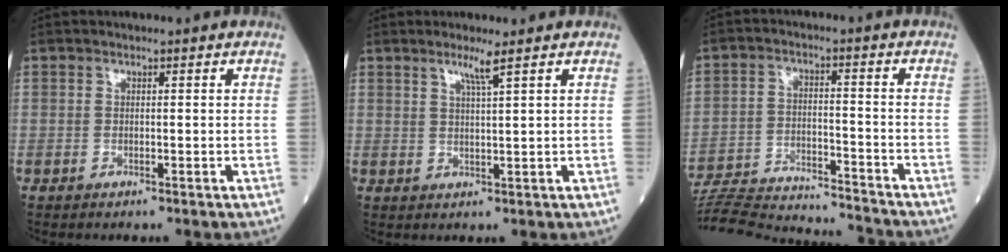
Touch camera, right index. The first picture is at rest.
{"total": 2.7, "force": [1.7, -0.7, 1.9], "torque": [-0.038, -0.004, 0.034]}
{"total": 19.7, "force": [-19.0, 1.2, 5.2], "torque": [-0.116, -0.014, -0.288]}